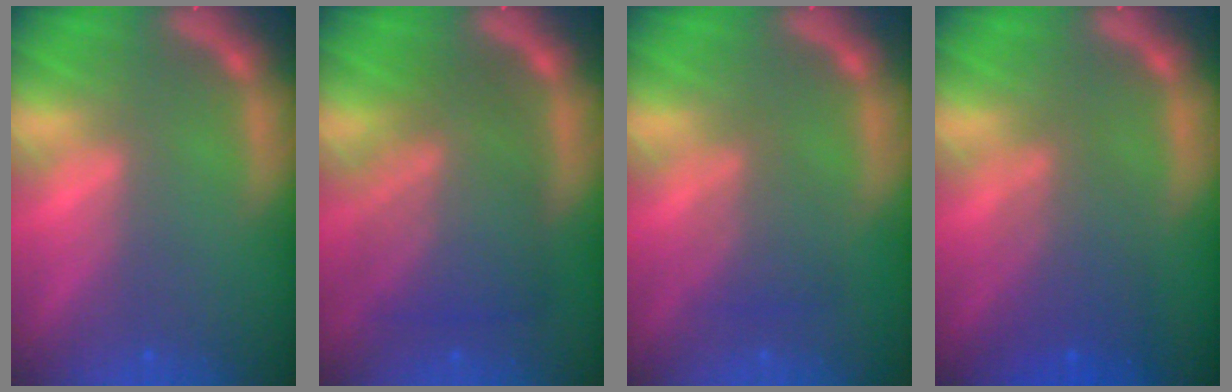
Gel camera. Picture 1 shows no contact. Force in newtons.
{"total": 8.1}
{"total": 3.0}
{"total": 4.6}